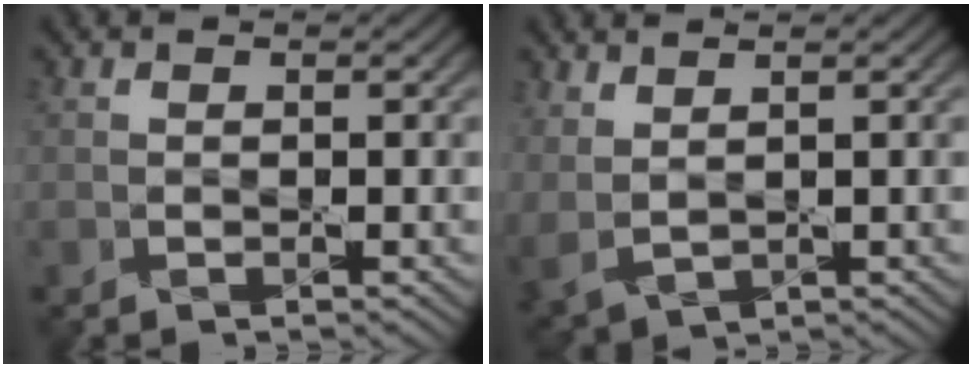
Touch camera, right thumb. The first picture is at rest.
{"total": 3.2, "force": [2.1, 1.3, 2.0], "torque": [-0.064, -0.001, 0.051]}